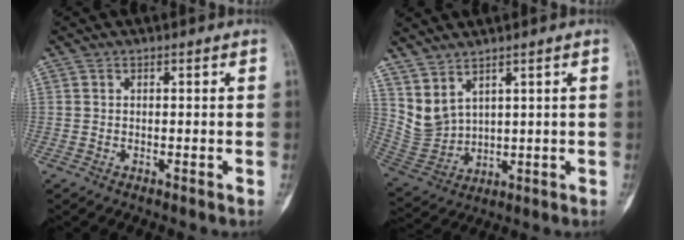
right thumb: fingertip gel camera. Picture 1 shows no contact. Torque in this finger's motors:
{"motor_torque": [0.48, 0.56, 0.04, 0.06, 0.02]}